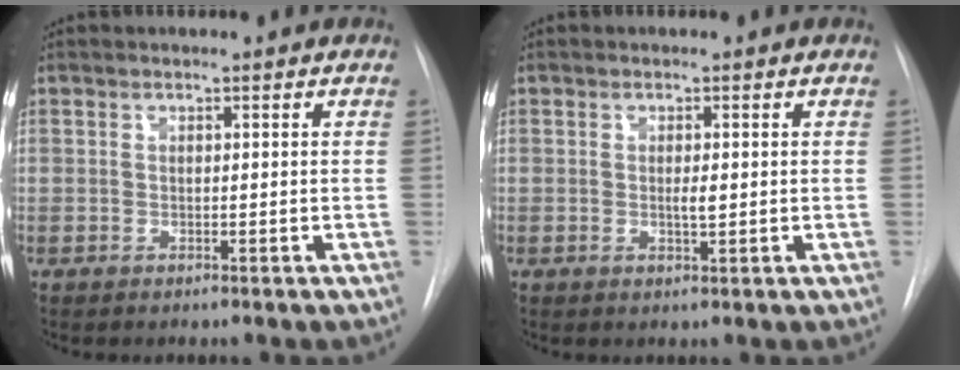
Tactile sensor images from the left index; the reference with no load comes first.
{"total": 1.5, "force": [0.0, 0.3, 1.4], "torque": [-0.026, -0.002, 0.001]}